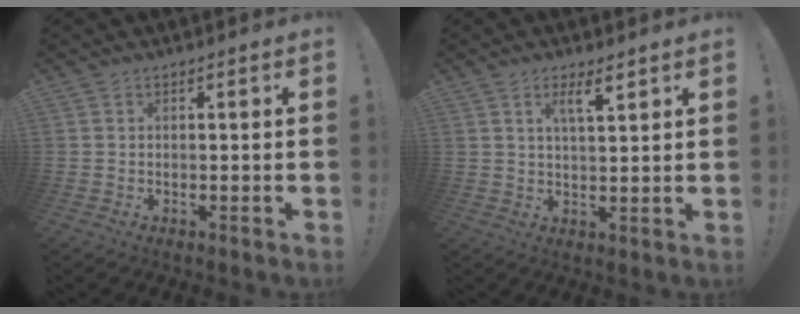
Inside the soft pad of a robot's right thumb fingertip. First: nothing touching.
{"total": 5.6, "force": [3.1, 1.4, 4.5], "torque": [-0.066, -0.014, 0.047]}